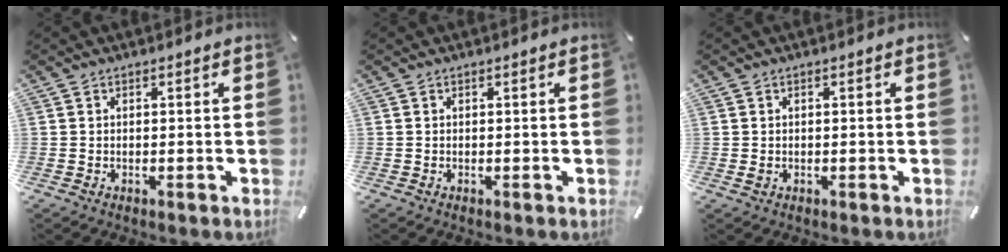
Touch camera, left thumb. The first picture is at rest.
{"total": 0.0}
{"total": 1.0, "force": [-0.2, 0.6, 0.8], "torque": [-0.015, 0.000, -0.004]}